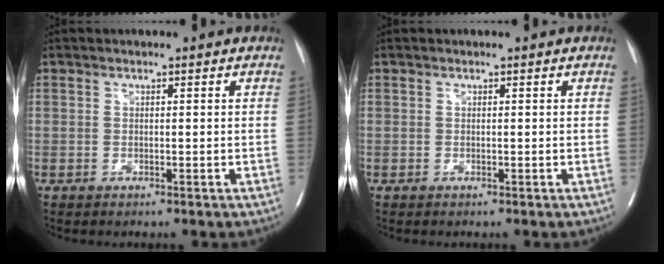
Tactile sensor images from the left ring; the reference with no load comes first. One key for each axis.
{"total": 0.0}